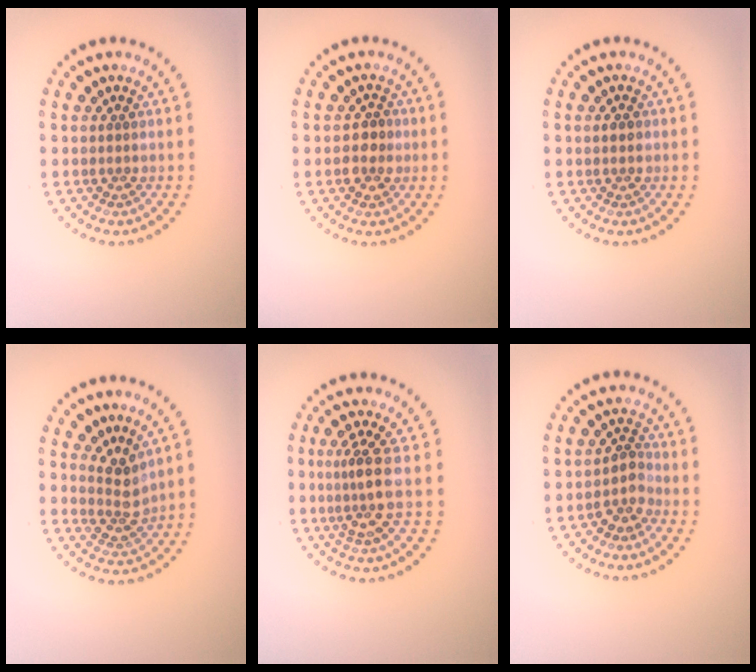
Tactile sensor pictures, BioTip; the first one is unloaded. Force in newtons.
{"total": 2.1, "press": 2.1, "slide": 0.5}
{"total": 1.2, "press": 1.2, "slide": 0.1}
{"total": 2.7, "press": 2.0, "slide": 1.8}
{"total": 3.1, "press": 2.3, "slide": 2.1}
{"total": 2.2, "press": 1.7, "slide": 1.4}